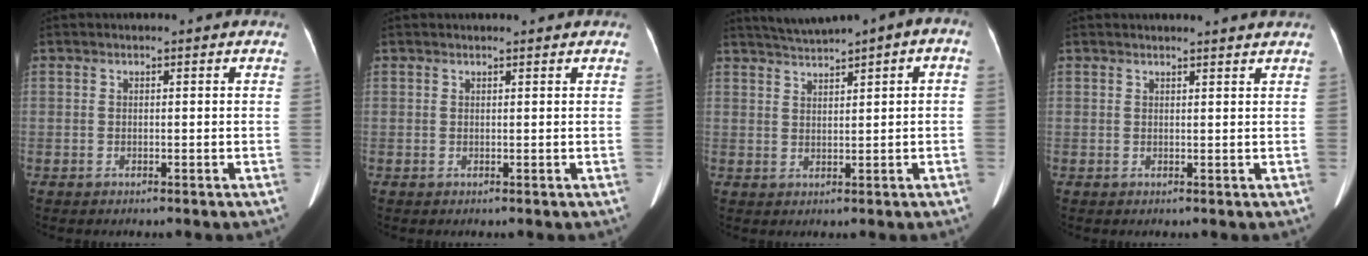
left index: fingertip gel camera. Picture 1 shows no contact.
{"total": 1.5, "force": [1.4, 0.2, 0.4], "torque": [-0.006, 0.011, 0.019]}
{"total": 5.7, "force": [3.4, 0.5, 4.5], "torque": [-0.074, 0.029, 0.057]}
{"total": 3.9, "force": [3.7, -0.4, 1.0], "torque": [-0.012, 0.005, 0.038]}